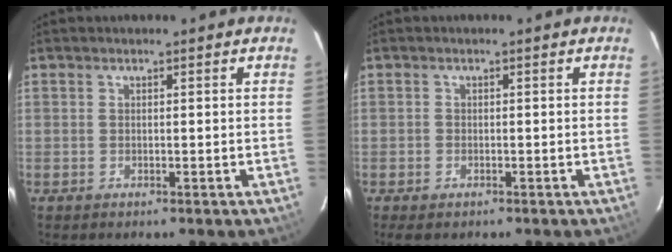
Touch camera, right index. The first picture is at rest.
{"total": 2.3, "force": [-1.6, 1.4, 0.8], "torque": [-0.019, -0.003, -0.025]}